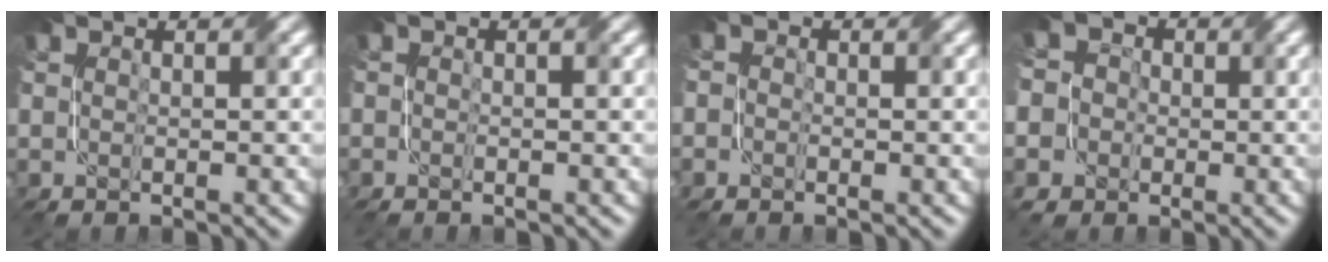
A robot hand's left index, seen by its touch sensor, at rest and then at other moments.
{"total": 0.6, "force": [-0.5, 0.1, 0.4], "torque": [-0.009, -0.003, -0.008]}
{"total": 1.0, "force": [-0.5, 0.8, 0.3], "torque": [-0.009, -0.006, -0.011]}
{"total": 9.1, "force": [-2.2, 8.3, 2.9], "torque": [-0.081, -0.001, -0.072]}